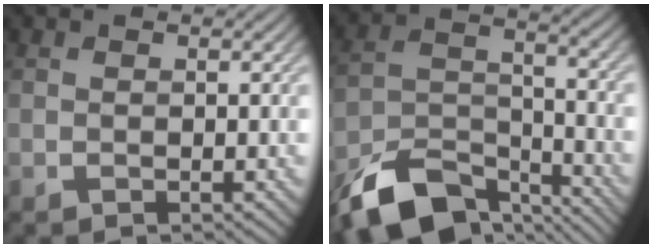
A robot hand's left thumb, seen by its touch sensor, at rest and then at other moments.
{"total": 13.2, "force": [-10.2, 5.3, 6.5], "torque": [-0.132, -0.014, -0.182]}